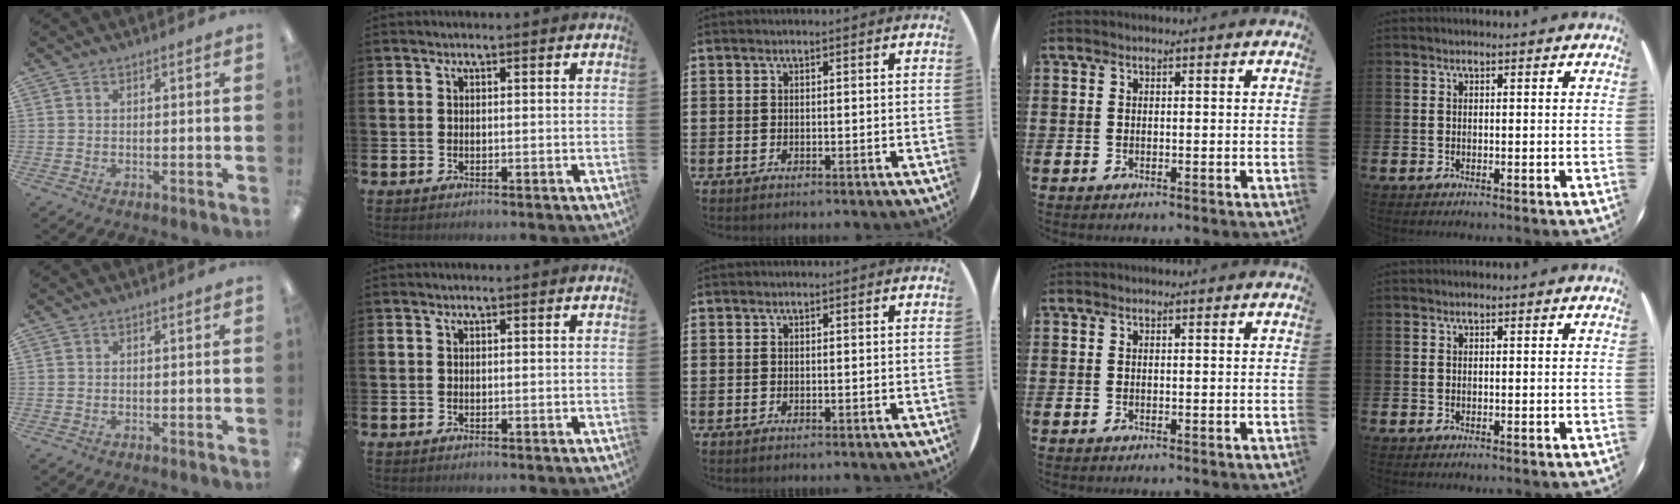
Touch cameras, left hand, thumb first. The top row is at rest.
{}